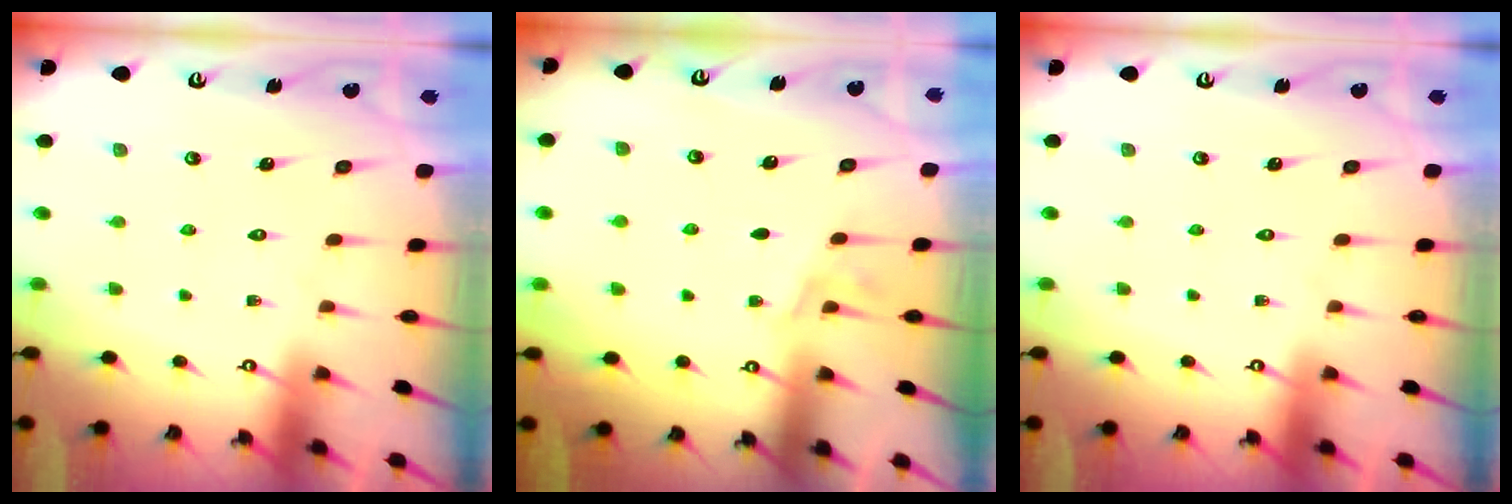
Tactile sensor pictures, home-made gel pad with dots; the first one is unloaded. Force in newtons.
{"total": 4.2, "press": 3.4, "slide": 2.5}
{"total": 0.0}